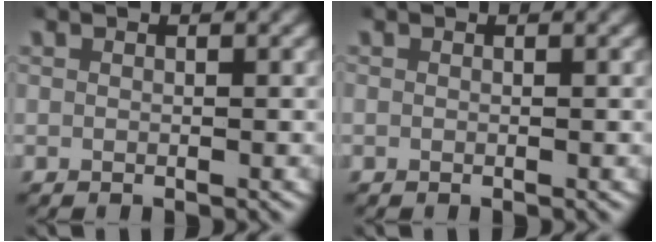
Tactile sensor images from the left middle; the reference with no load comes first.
{"total": 0.0}